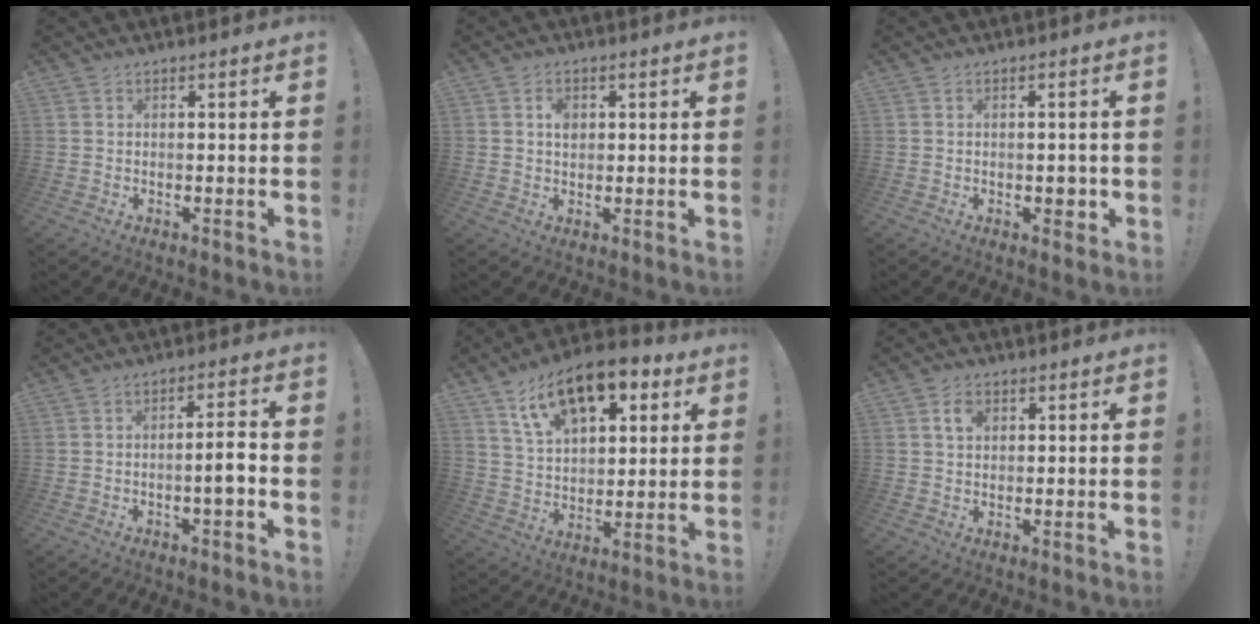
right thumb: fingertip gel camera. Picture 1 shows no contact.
{"total": 3.5, "force": [0.7, 2.7, 2.1], "torque": [-0.021, -0.002, 0.008]}
{"total": 2.6, "force": [-0.4, 1.9, 1.7], "torque": [-0.017, 0.004, -0.008]}
{"total": 5.9, "force": [-1.8, 0.7, 5.6], "torque": [-0.089, 0.007, -0.031]}
{"total": 16.8, "force": [9.9, 9.1, 10.1], "torque": [-0.160, -0.052, 0.176]}
{"total": 4.0, "force": [1.7, 2.6, 2.5], "torque": [-0.028, -0.004, 0.027]}